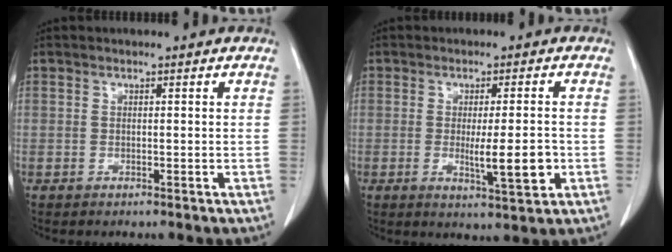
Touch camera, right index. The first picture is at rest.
{"total": 6.5, "force": [-1.2, 0.7, 6.3], "torque": [-0.095, -0.009, -0.011]}